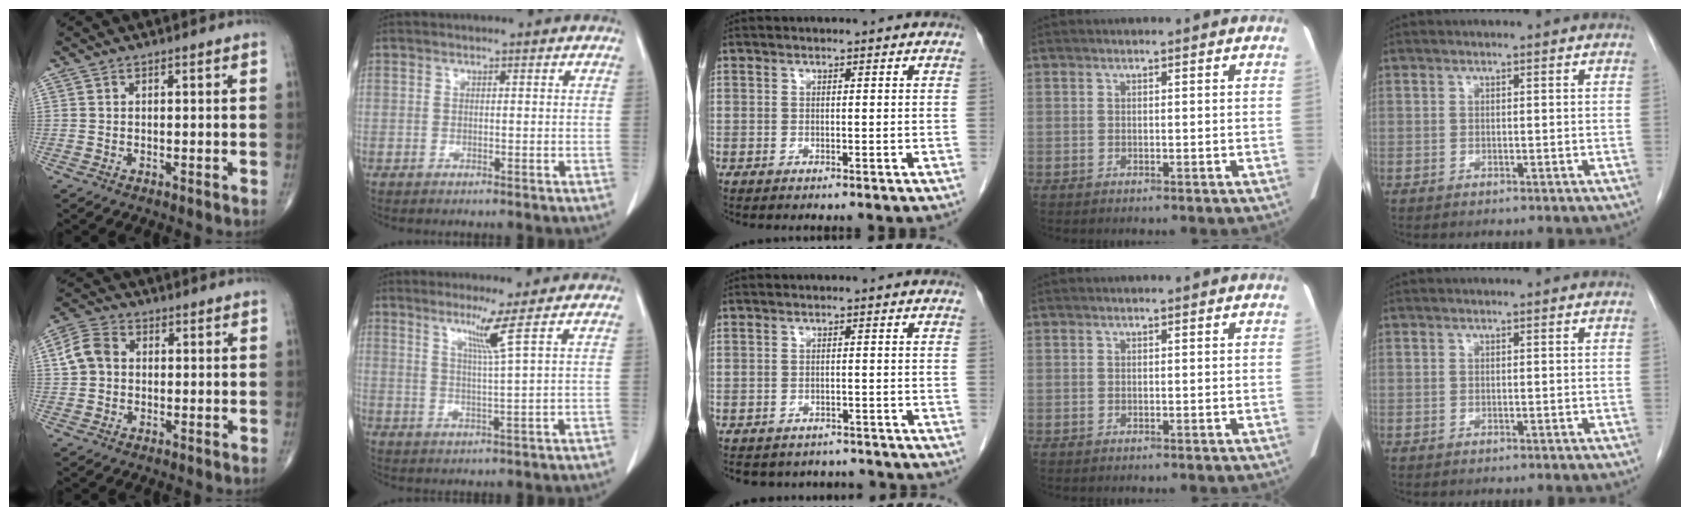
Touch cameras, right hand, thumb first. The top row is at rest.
{"thumb": {"total": 6.0, "force": [0.5, 4.9, 3.5], "torque": [-0.065, 0.015, 0.002]}, "index": {"total": 4.5, "force": [2.3, -2.1, 3.1], "torque": [-0.060, -0.014, 0.049]}, "middle": {"total": 8.4, "force": [-7.7, 3.1, 1.0], "torque": [-0.019, 0.012, -0.089]}}